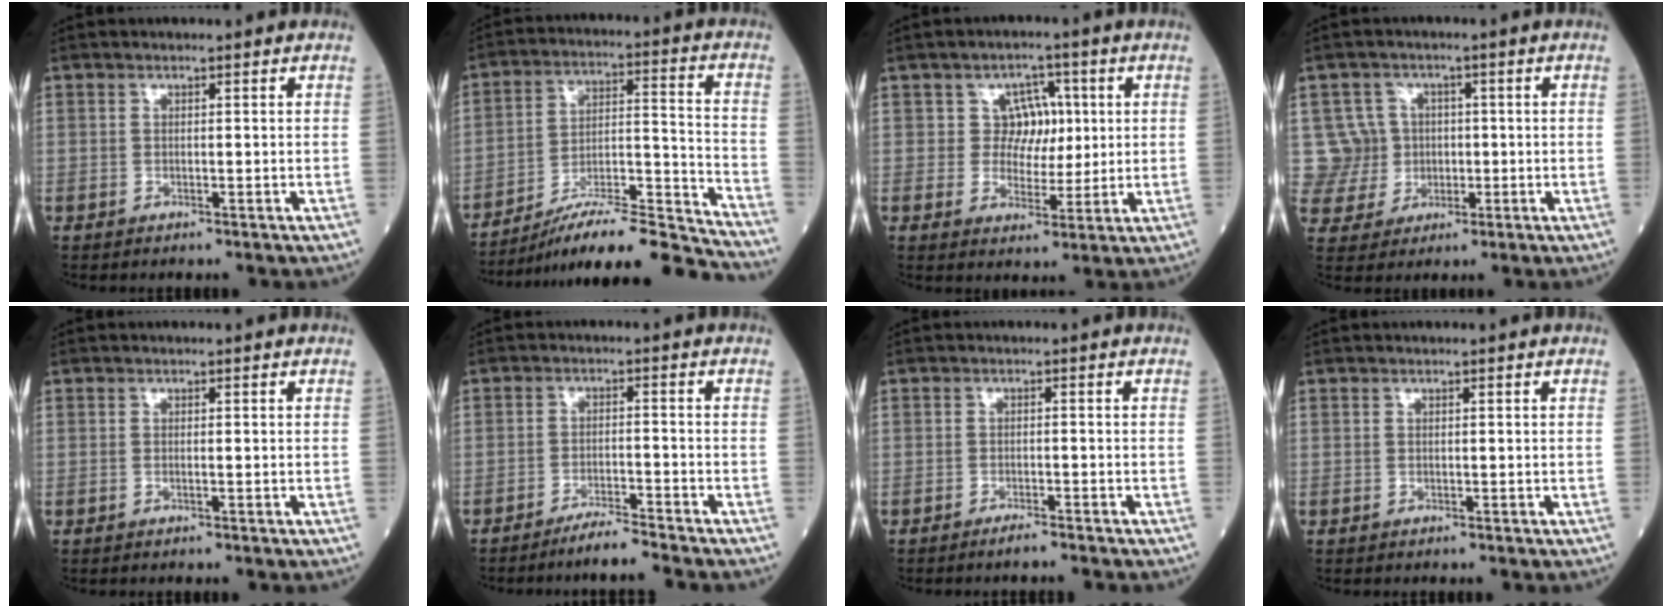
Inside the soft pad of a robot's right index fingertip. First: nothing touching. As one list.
[{"total": 18.3, "force": [-16.9, -0.7, 6.9], "torque": [-0.110, 0.019, -0.273]}, {"total": 5.3, "force": [1.2, 4.5, 2.4], "torque": [-0.024, 0.013, 0.022]}, {"total": 7.5, "force": [0.6, 7.5, 0.2], "torque": [-0.007, 0.021, 0.021]}, {"total": 0.0}, {"total": 4.6, "force": [-4.2, -1.2, 1.5], "torque": [-0.028, -0.018, -0.074]}, {"total": 2.2, "force": [-2.0, -0.2, 1.1], "torque": [-0.021, -0.002, -0.027]}, {"total": 0.0}]